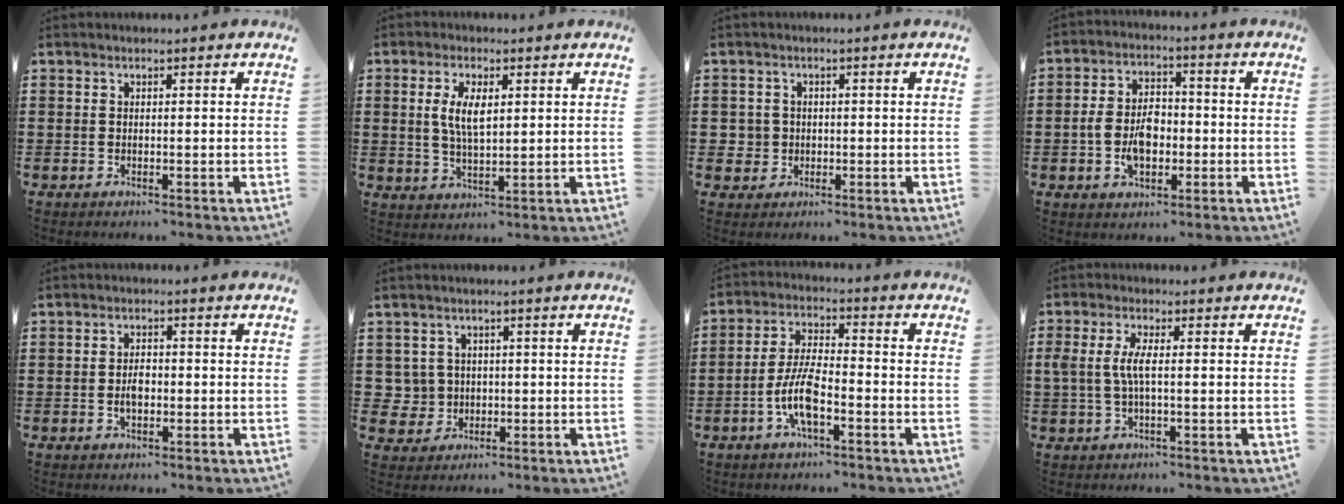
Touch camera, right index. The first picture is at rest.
{"total": 5.2, "force": [1.1, 2.2, 4.6], "torque": [-0.096, 0.007, 0.017]}
{"total": 2.5, "force": [-0.3, 2.5, 0.5], "torque": [-0.022, 0.005, -0.009]}
{"total": 6.7, "force": [-1.3, 4.6, 4.7], "torque": [-0.102, 0.007, -0.031]}
{"total": 2.5, "force": [-0.5, 1.5, 2.0], "torque": [-0.038, 0.004, -0.009]}
{"total": 3.7, "force": [0.1, 3.6, 0.4], "torque": [-0.028, 0.010, 0.001]}
{"total": 7.6, "force": [-3.0, 2.4, 6.6], "torque": [-0.149, -0.007, -0.061]}
{"total": 4.3, "force": [-0.1, 1.3, 4.1], "torque": [-0.097, -0.005, -0.011]}